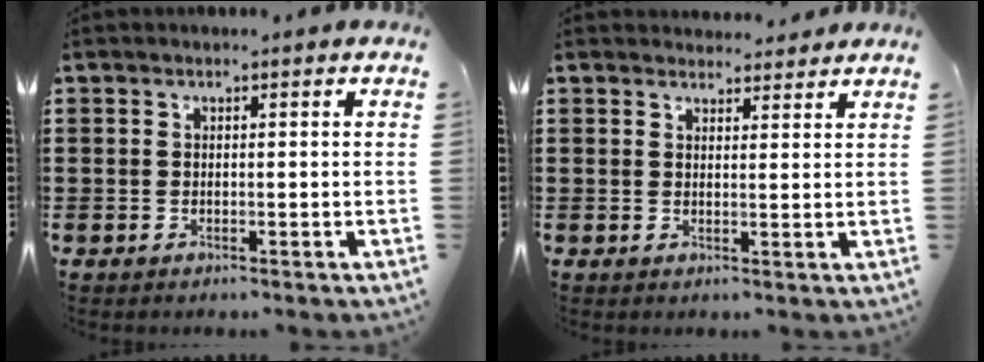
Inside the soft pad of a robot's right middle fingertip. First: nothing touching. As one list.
[{"total": 2.6, "force": [2.6, 0.4, -0.3], "torque": [0.006, -0.007, 0.048]}]